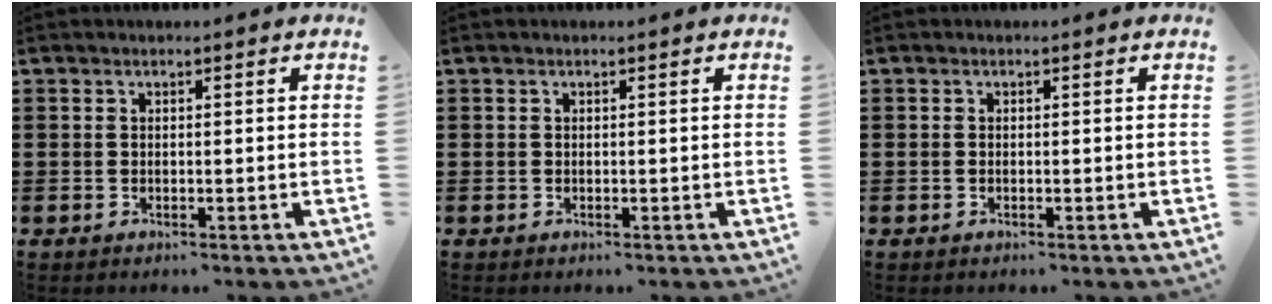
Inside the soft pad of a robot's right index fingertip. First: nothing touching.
{"total": 0.0}
{"total": 0.0}